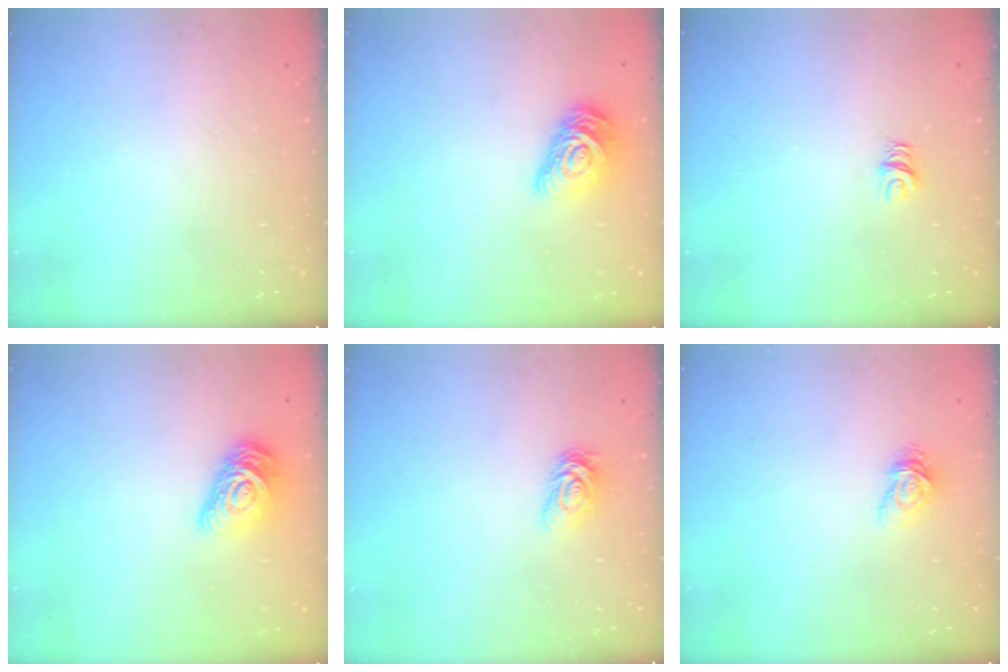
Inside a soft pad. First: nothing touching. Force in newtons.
{"total": 12.2, "press": 12.2, "slide": 0.6}
{"total": 5.0, "press": 5.0, "slide": 0.0}
{"total": 12.2, "press": 12.2, "slide": 0.6}
{"total": 5.1, "press": 5.1, "slide": 0.3}
{"total": 3.8, "press": 3.8, "slide": 0.4}